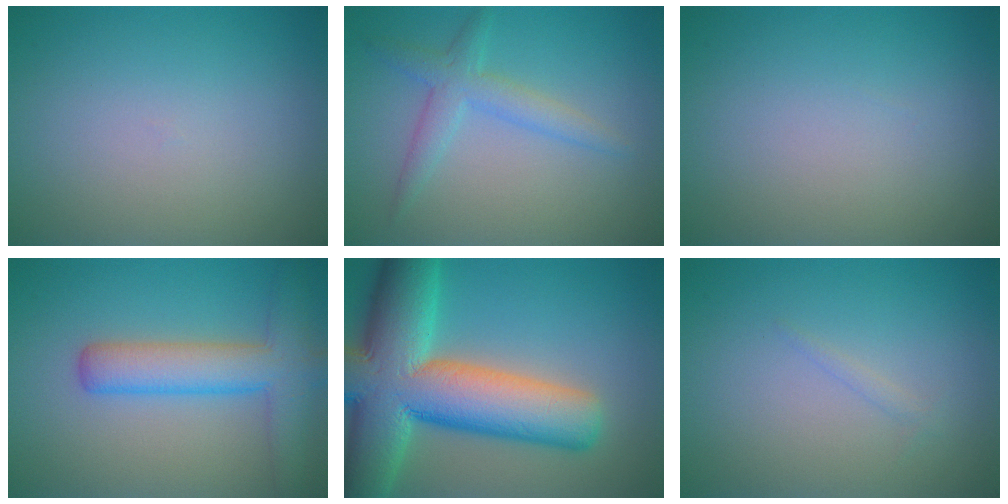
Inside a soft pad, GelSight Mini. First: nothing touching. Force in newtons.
{"total": 2.7, "press": 2.7, "slide": 0.0}
{"total": 0.0}
{"total": 5.8, "press": 5.8, "slide": 0.2}
{"total": 15.0, "press": 14.9, "slide": 1.1}
{"total": 0.6, "press": 0.6, "slide": 0.1}